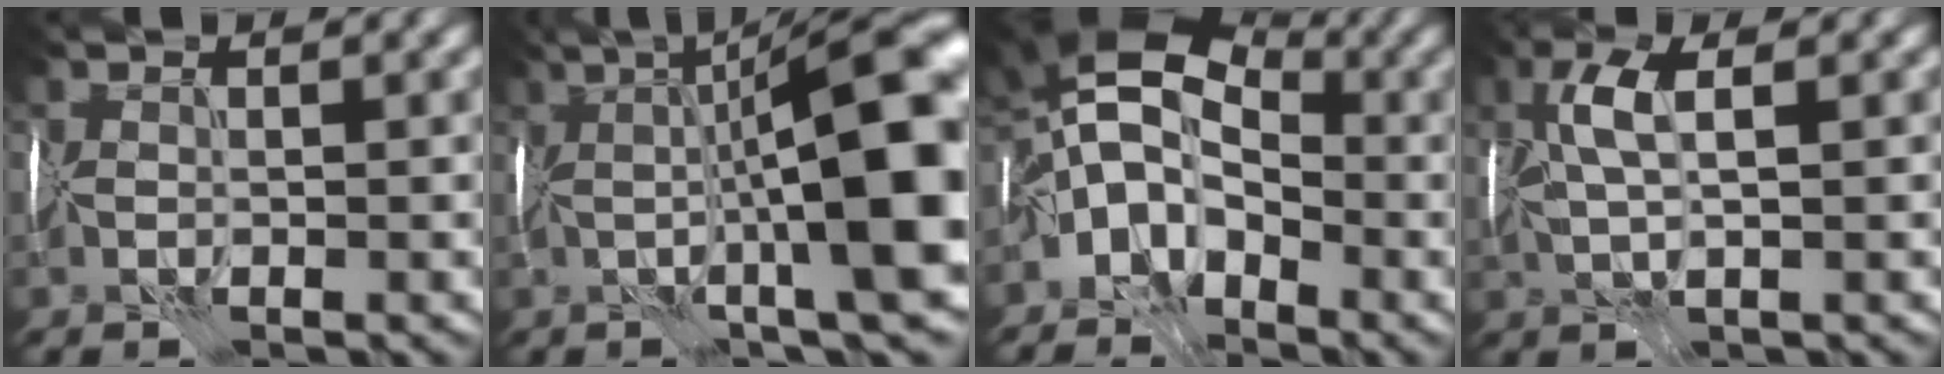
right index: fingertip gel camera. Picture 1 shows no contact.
{"total": 13.0, "force": [0.6, 2.9, 12.7], "torque": [-0.165, 0.024, 0.014]}
{"total": 8.0, "force": [-1.6, 5.3, 5.8], "torque": [-0.097, 0.025, -0.045]}
{"total": 3.8, "force": [1.3, 1.0, 3.5], "torque": [-0.077, 0.013, 0.026]}